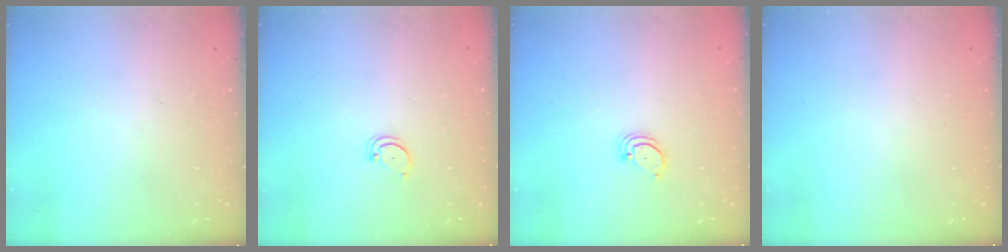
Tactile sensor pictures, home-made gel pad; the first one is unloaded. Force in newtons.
{"total": 2.5, "press": 2.5, "slide": 0.2}
{"total": 2.0, "press": 2.0, "slide": 0.2}
{"total": 0.0}